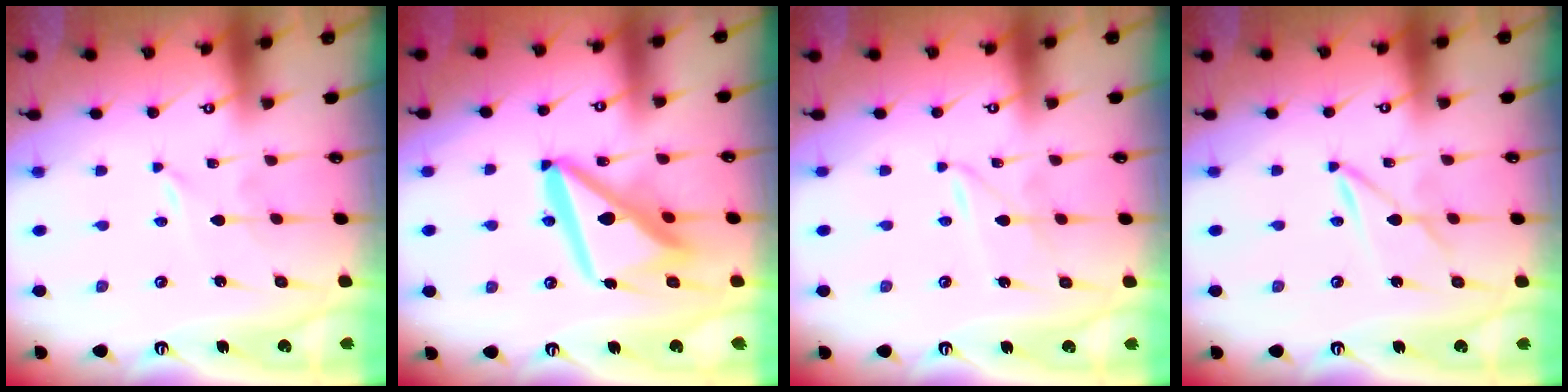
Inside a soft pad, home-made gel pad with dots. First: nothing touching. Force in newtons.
{"total": 14.8, "press": 14.7, "slide": 1.7}
{"total": 2.2, "press": 2.2, "slide": 0.1}
{"total": 2.0, "press": 2.0, "slide": 0.1}